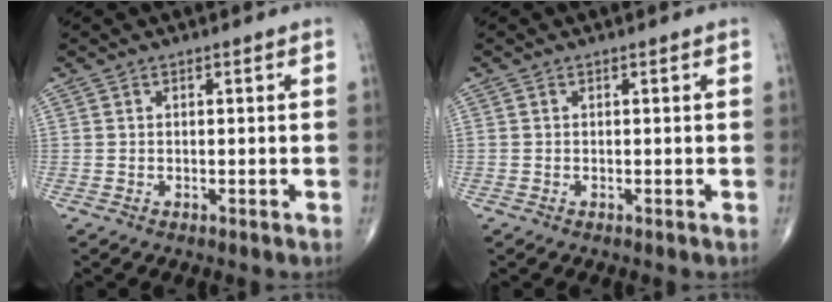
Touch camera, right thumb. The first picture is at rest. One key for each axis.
{"total": 0.0}